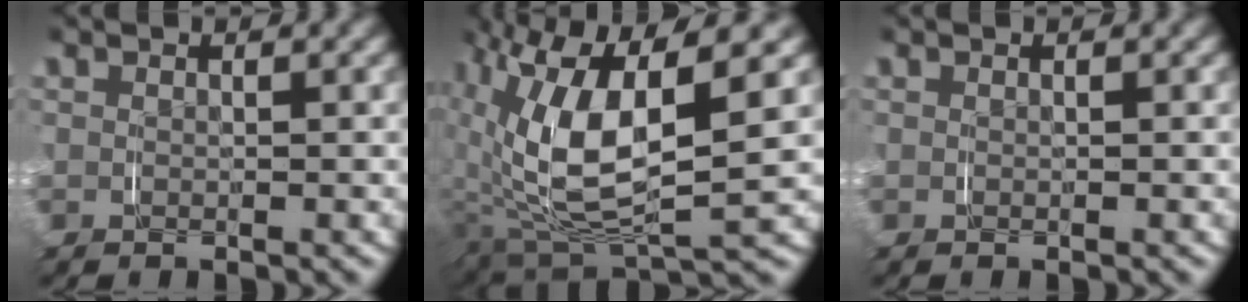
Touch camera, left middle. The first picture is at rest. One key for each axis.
{"total": 11.7, "fx": 1.0, "fy": 5.7, "fz": 10.1, "tx": -0.208, "ty": -0.022, "tz": 0.032}
{"total": 0.0}